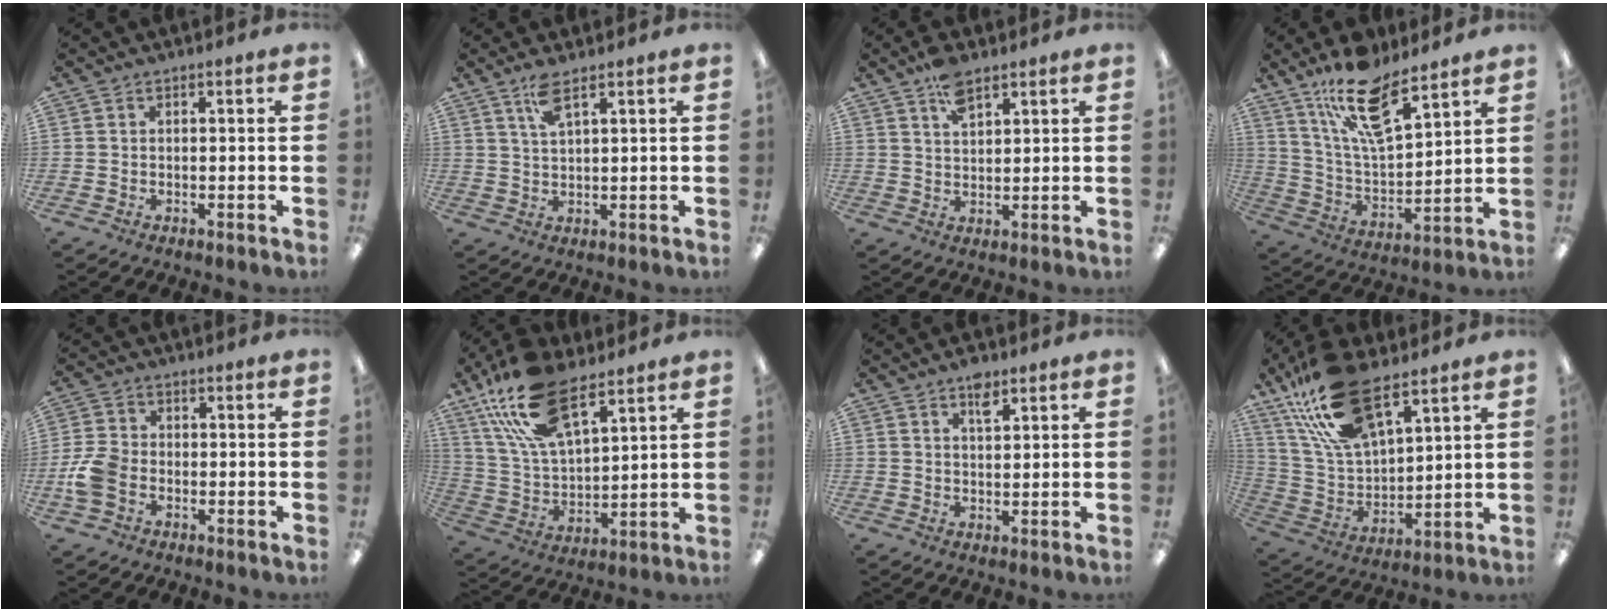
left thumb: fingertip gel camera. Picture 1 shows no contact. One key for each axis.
{"total": 5.2, "fx": 3.4, "fy": 1.2, "fz": 3.8, "tx": -0.085, "ty": 0.003, "tz": 0.059}
{"total": 6.2, "fx": 4.2, "fy": 2.6, "fz": 3.7, "tx": -0.066, "ty": -0.012, "tz": 0.074}
{"total": 17.1, "fx": 12.1, "fy": 6.1, "fz": 10.4, "tx": -0.190, "ty": -0.058, "tz": 0.210}
{"total": 7.3, "fx": -2.2, "fy": 5.3, "fz": 4.6, "tx": -0.098, "ty": 0.015, "tz": -0.039}
{"total": 20.4, "fx": 12.7, "fy": 9.3, "fz": 13.0, "tx": -0.270, "ty": -0.042, "tz": 0.225}
{"total": 4.3, "fx": 2.8, "fy": 1.8, "fz": 2.7, "tx": -0.035, "ty": -0.008, "tz": 0.045}
{"total": 22.0, "fx": 14.2, "fy": 9.4, "fz": 13.8, "tx": -0.291, "ty": -0.054, "tz": 0.253}